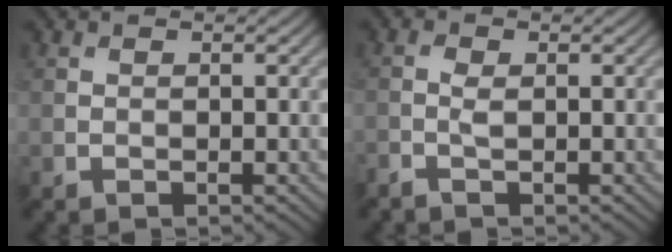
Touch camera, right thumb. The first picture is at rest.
{"total": 1.4, "force": [-0.7, 0.5, 1.1], "torque": [-0.030, 0.003, -0.020]}